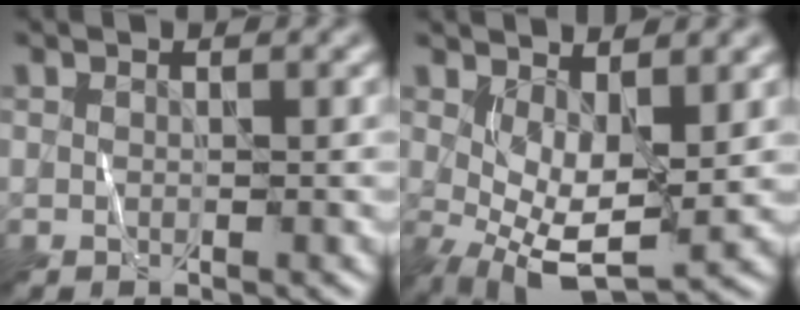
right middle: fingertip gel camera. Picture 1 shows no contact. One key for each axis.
{"total": 5.4, "fx": 0.8, "fy": 2.6, "fz": 4.7, "tx": -0.096, "ty": -0.013, "tz": 0.022}